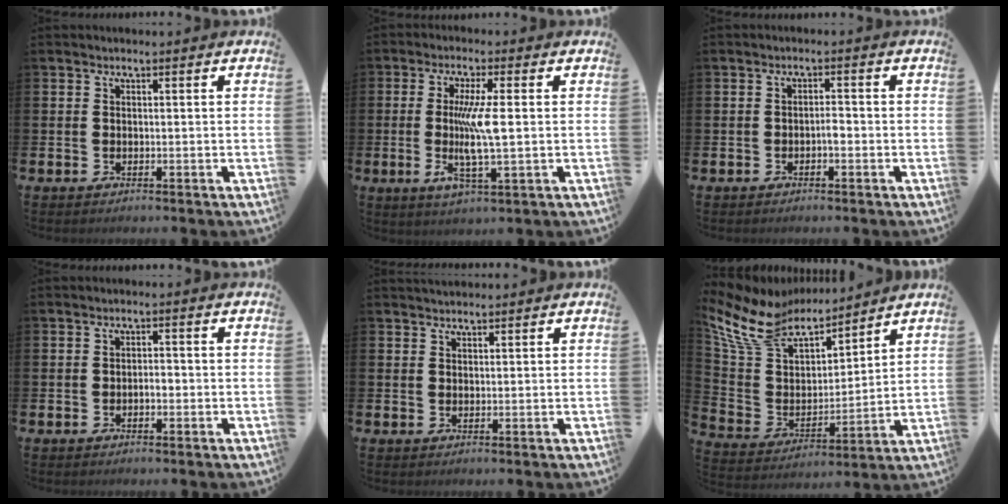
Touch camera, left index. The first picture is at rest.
{"total": 6.6, "force": [0.2, 0.7, 6.6], "torque": [-0.123, -0.009, -0.003]}
{"total": 1.2, "force": [-0.6, 0.5, 1.0], "torque": [-0.013, -0.003, -0.013]}
{"total": 1.2, "force": [-0.5, 0.6, 0.9], "torque": [-0.009, -0.002, -0.012]}
{"total": 1.7, "force": [1.7, 0.4, 0.0], "torque": [0.014, -0.006, 0.028]}
{"total": 11.4, "force": [10.0, 4.3, 3.4], "torque": [-0.120, -0.062, 0.178]}